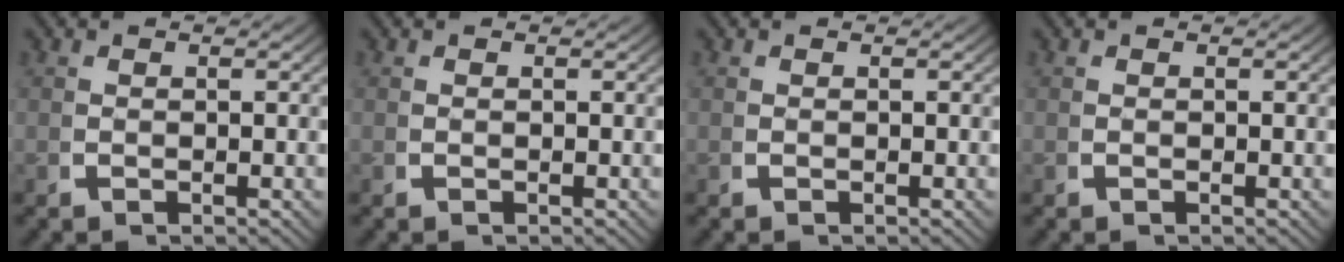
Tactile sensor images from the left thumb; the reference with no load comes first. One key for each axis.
{"total": 0.0}
{"total": 0.0}
{"total": 0.0}